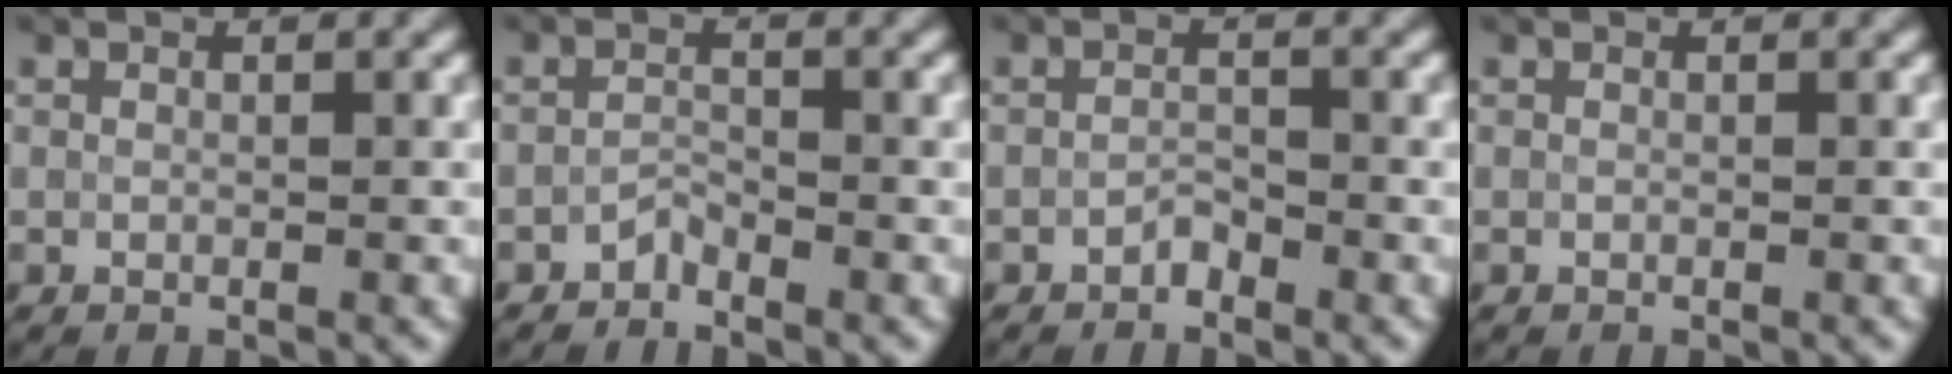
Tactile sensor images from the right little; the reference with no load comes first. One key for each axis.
{"total": 0.9, "fx": -0.9, "fy": 0.2, "fz": 0.2, "tx": -0.004, "ty": 0.005, "tz": -0.018}
{"total": 0.9, "fx": -0.7, "fy": 0.4, "fz": 0.4, "tx": -0.008, "ty": 0.002, "tz": -0.014}
{"total": 0.0}